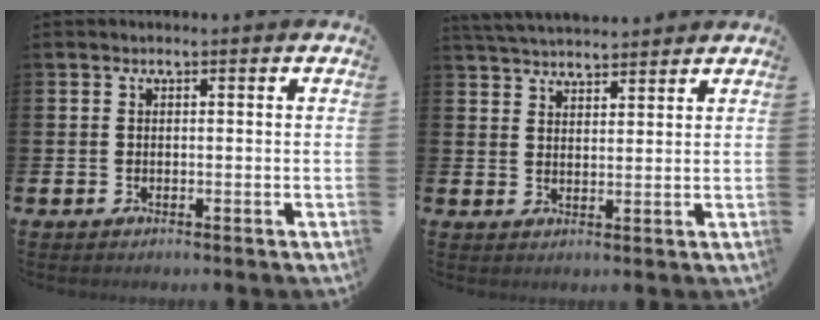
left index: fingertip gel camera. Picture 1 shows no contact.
{"total": 4.1, "force": [4.1, 0.5, 0.2], "torque": [-0.009, -0.020, 0.074]}